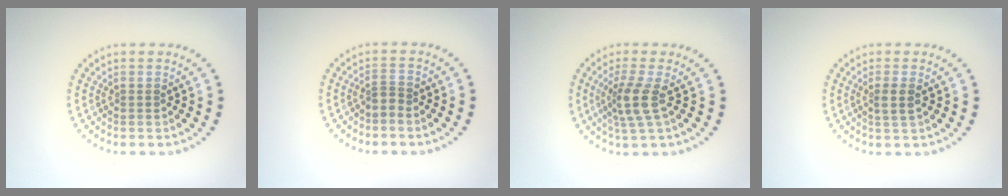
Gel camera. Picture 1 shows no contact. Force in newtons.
{"total": 1.0, "press": 0.6, "slide": 0.8}
{"total": 2.9, "press": 2.2, "slide": 1.9}
{"total": 1.6, "press": 1.4, "slide": 0.7}